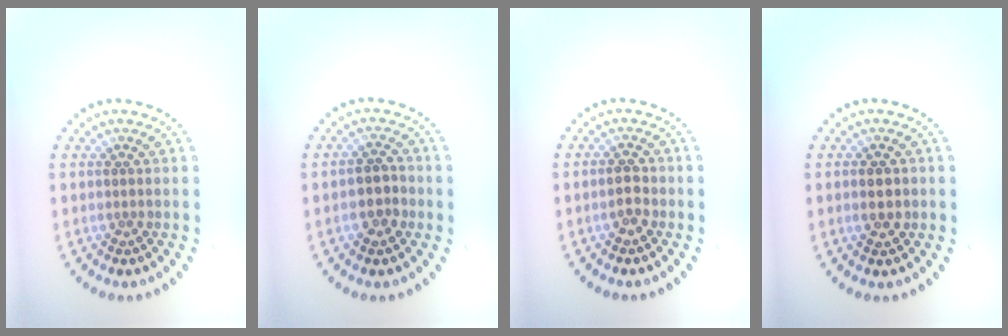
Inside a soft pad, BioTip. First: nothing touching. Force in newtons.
{"total": 2.4, "press": 2.4, "slide": 0.3}
{"total": 1.9, "press": 1.8, "slide": 0.3}
{"total": 2.5, "press": 2.5, "slide": 0.3}